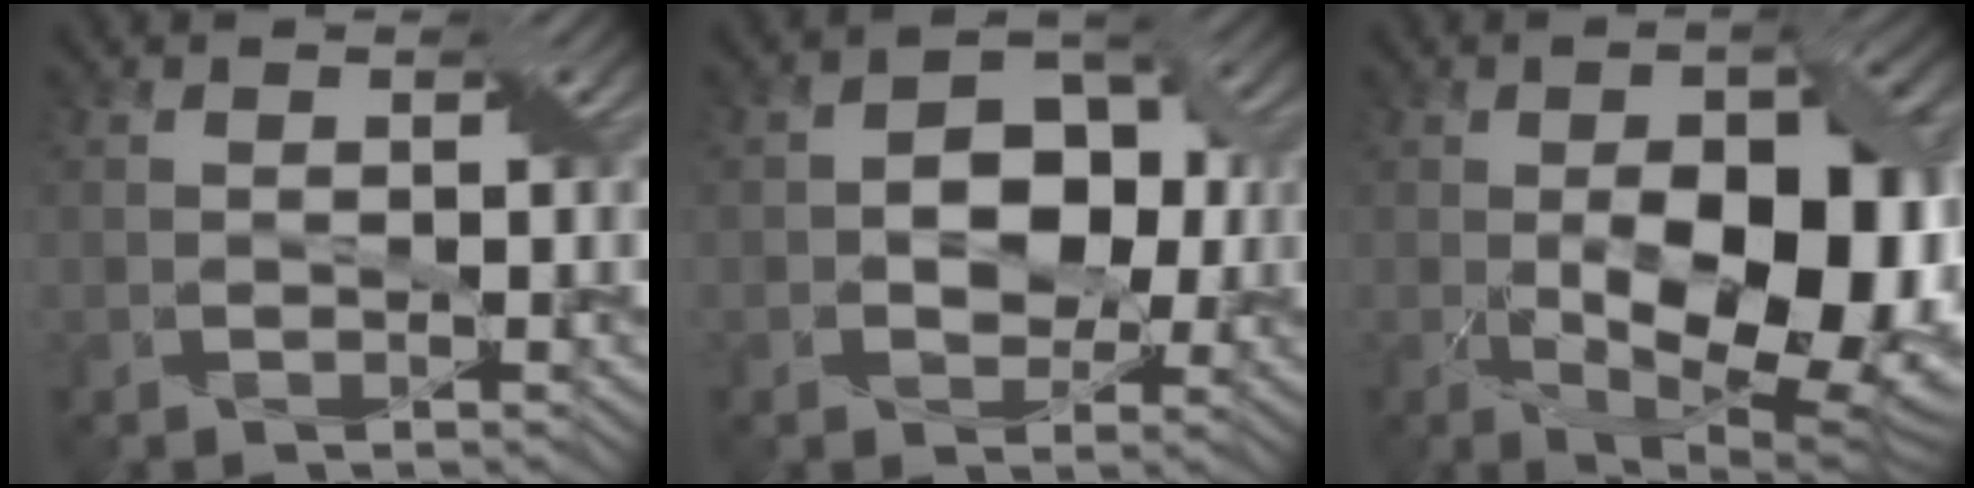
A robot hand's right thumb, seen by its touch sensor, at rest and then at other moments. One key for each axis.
{"total": 5.9, "fx": 0.1, "fy": 4.5, "fz": 3.9, "tx": -0.048, "ty": 0.010, "tz": -0.008}
{"total": 15.4, "fx": -2.0, "fy": 7.6, "fz": 13.3, "tx": -0.207, "ty": -0.029, "tz": -0.019}